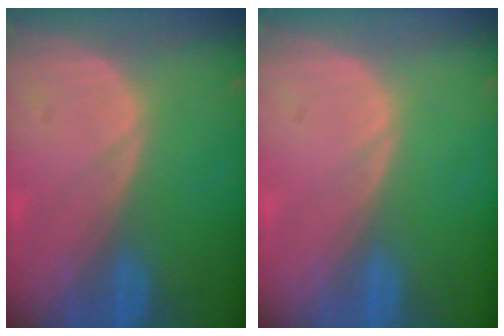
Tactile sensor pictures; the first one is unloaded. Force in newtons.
{"total": 0.0}